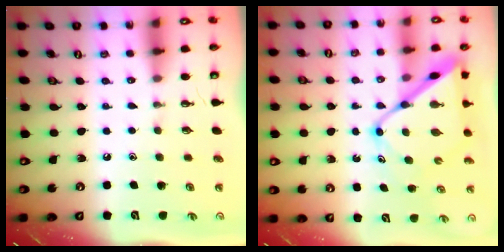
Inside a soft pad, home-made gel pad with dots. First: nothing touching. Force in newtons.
{"total": 13.8, "press": 13.7, "slide": 1.4}